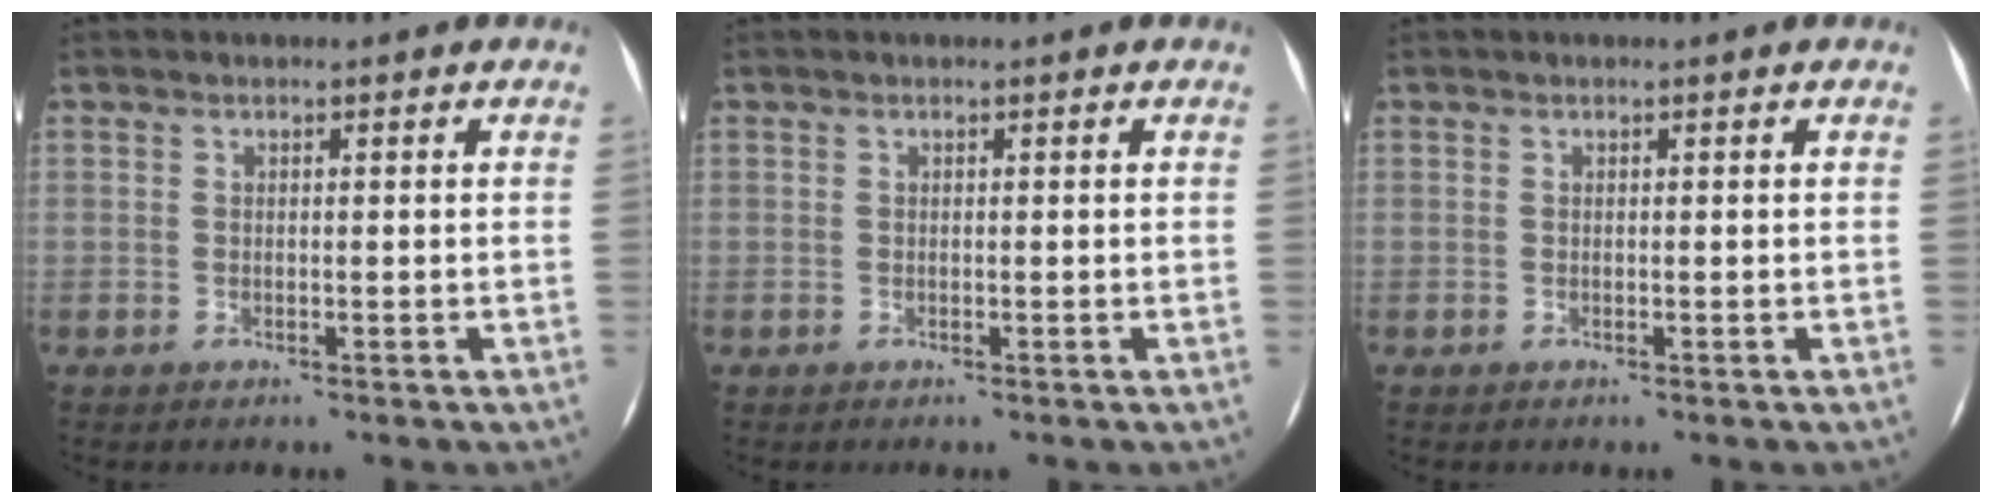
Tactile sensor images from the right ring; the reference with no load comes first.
{"total": 0.0}
{"total": 0.0}